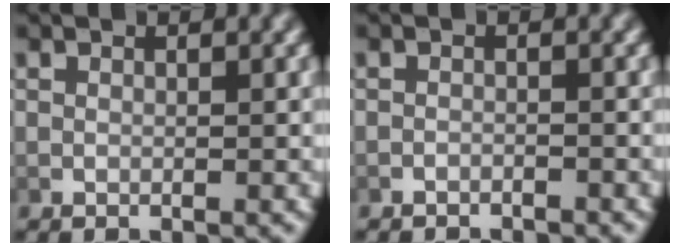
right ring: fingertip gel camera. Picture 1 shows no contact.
{"total": 1.8, "force": [-1.8, 0.1, 0.0], "torque": [-0.002, -0.005, -0.027]}